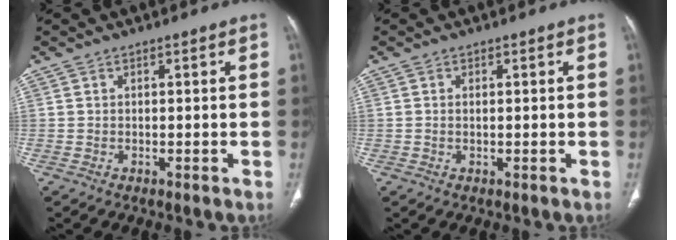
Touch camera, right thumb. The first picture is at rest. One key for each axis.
{"total": 0.6, "fx": 0.1, "fy": 0.2, "fz": 0.5, "tx": -0.012, "ty": 0.003, "tz": 0.002}